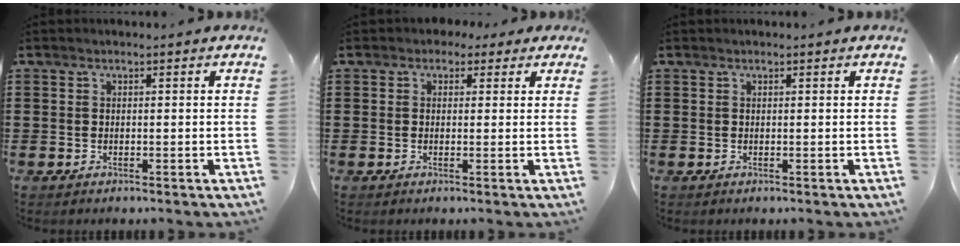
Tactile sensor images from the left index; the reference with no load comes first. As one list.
[{"total": 1.7, "force": [0.7, 1.4, 0.4], "torque": [-0.008, 0.006, 0.011]}, {"total": 0.0}]